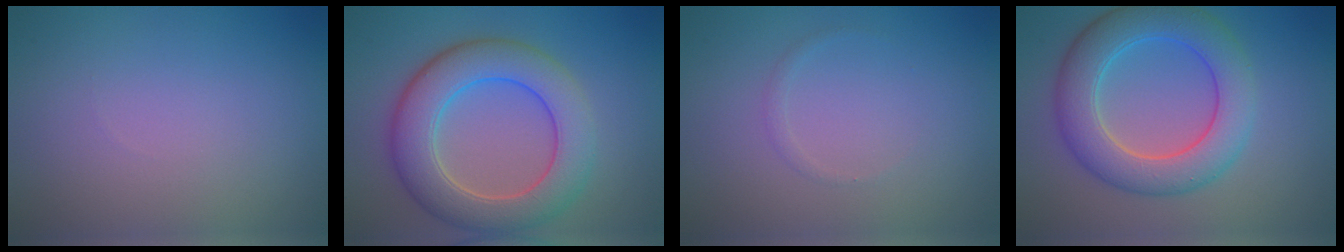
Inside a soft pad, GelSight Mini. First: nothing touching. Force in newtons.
{"total": 7.9, "press": 7.9, "slide": 0.6}
{"total": 0.6, "press": 0.6, "slide": 0.1}
{"total": 7.3, "press": 7.3, "slide": 0.4}